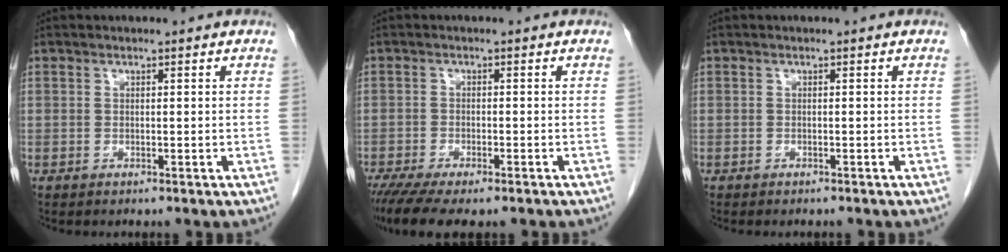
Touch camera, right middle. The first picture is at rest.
{"total": 9.5, "force": [-7.4, 2.2, 5.4], "torque": [-0.083, -0.013, -0.113]}
{"total": 2.7, "force": [-2.4, 0.6, 1.0], "torque": [-0.018, -0.007, -0.027]}